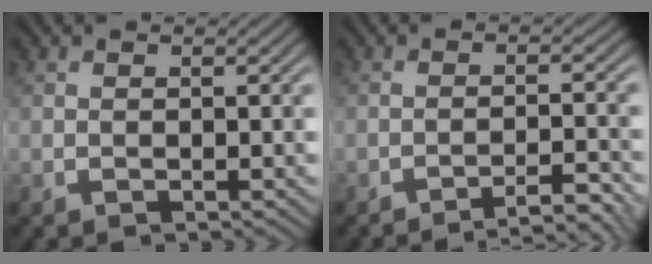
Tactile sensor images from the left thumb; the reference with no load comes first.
{"total": 5.0, "force": [-3.9, 0.5, 3.1], "torque": [-0.042, 0.021, -0.067]}